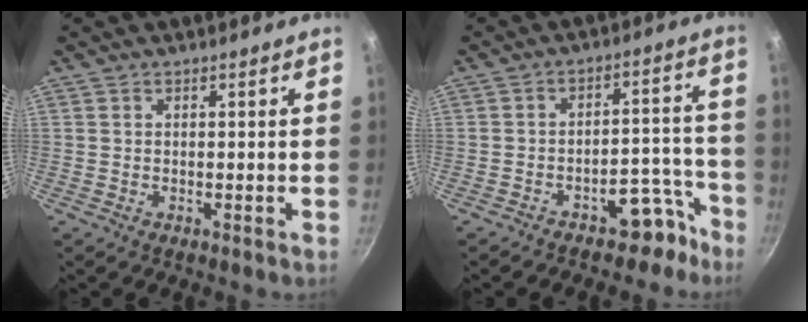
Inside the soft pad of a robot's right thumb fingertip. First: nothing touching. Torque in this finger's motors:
{"motor_torque": [1.04, 0.35, 0.30, -0.54, -0.03]}